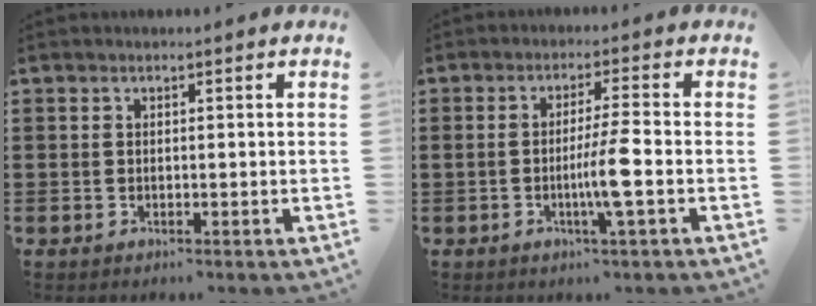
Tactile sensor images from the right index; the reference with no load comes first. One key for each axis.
{"total": 5.8, "fx": -1.5, "fy": -0.5, "fz": 5.6, "tx": -0.103, "ty": -0.012, "tz": -0.033}